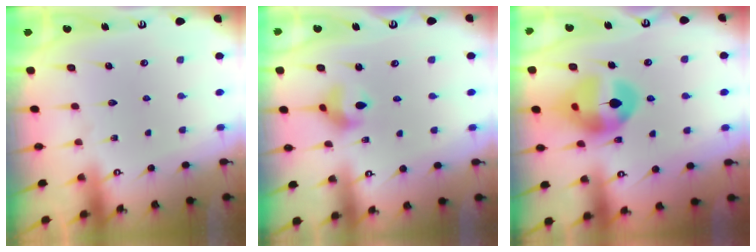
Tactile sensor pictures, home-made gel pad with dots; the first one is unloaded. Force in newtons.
{"total": 6.6, "press": 6.6, "slide": 0.5}
{"total": 14.1, "press": 14.0, "slide": 1.8}